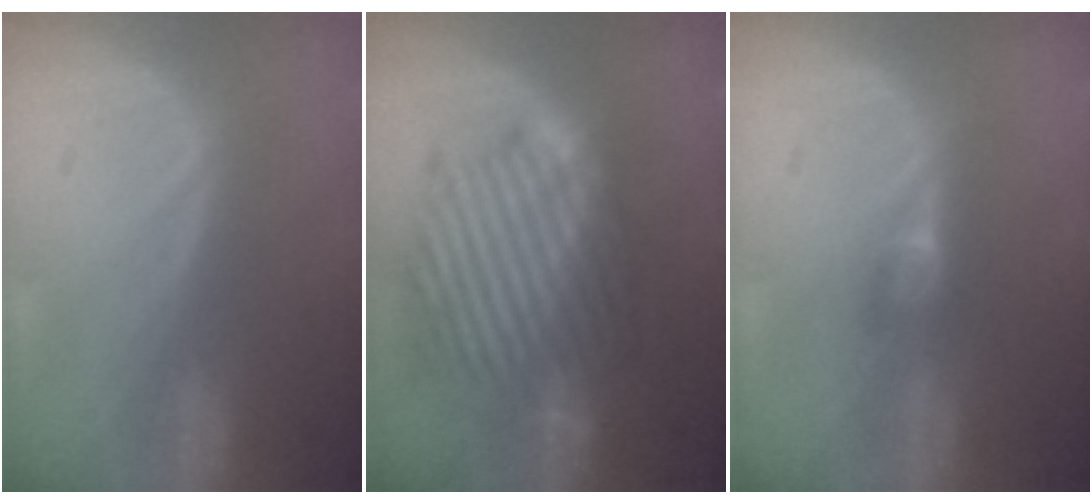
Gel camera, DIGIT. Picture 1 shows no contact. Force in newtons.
{"total": 11.3, "press": 11.2, "slide": 0.6}
{"total": 2.6, "press": 2.4, "slide": 1.0}